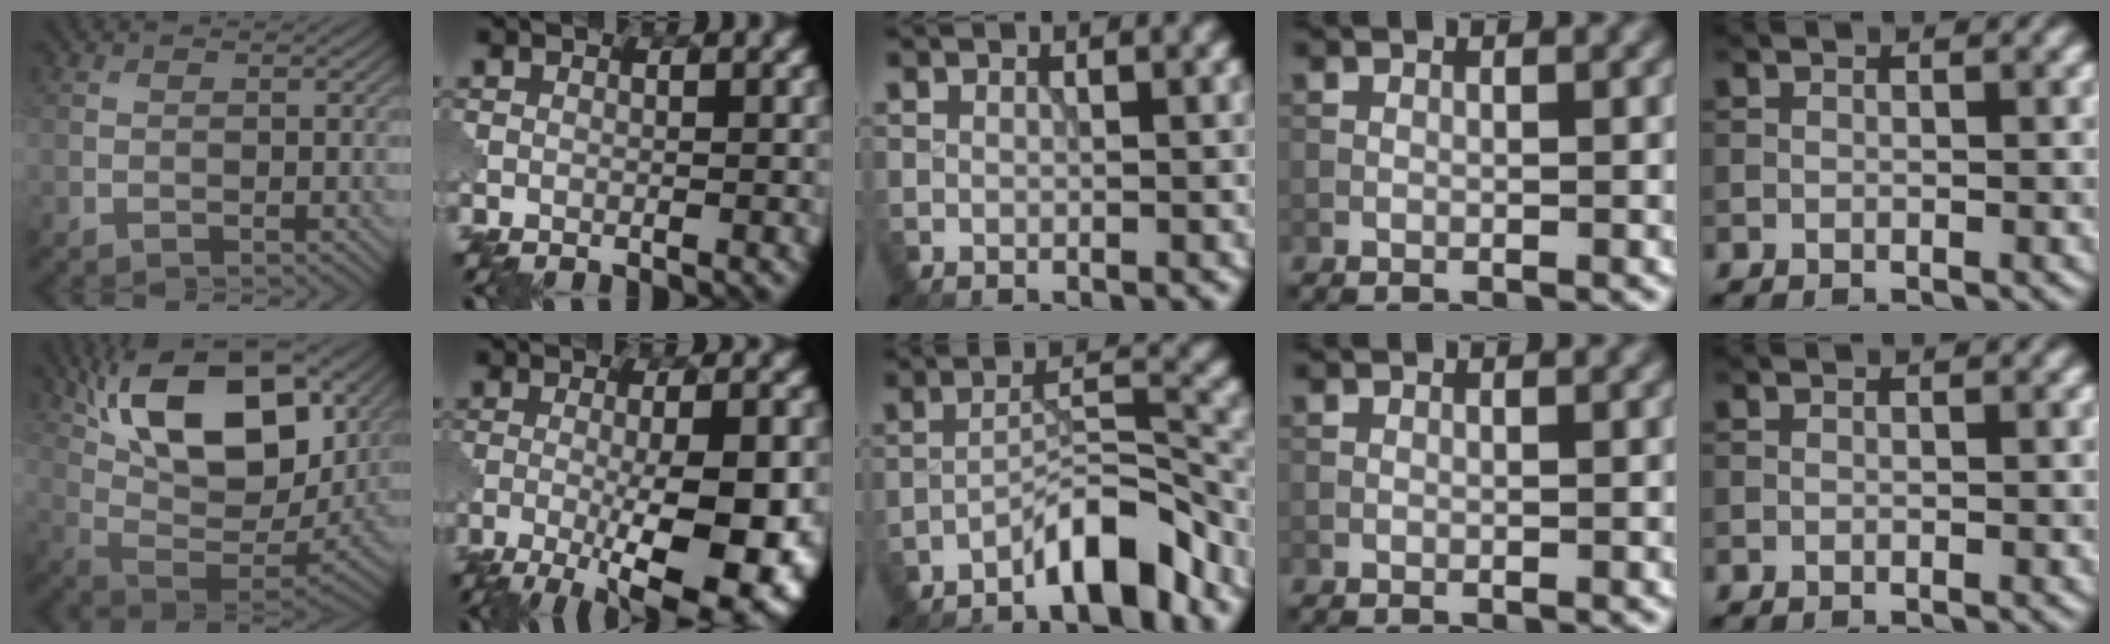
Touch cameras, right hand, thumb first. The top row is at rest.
{"thumb": {"total": 18.3, "force": [8.0, 9.1, 13.7], "torque": [-0.241, 0.024, 0.127]}, "index": {"total": 12.2, "force": [-3.9, 3.6, 11.0], "torque": [-0.167, -0.011, -0.051]}, "middle": {"total": 5.7, "force": [-4.2, 1.1, 3.6], "torque": [-0.054, 0.016, -0.080]}}